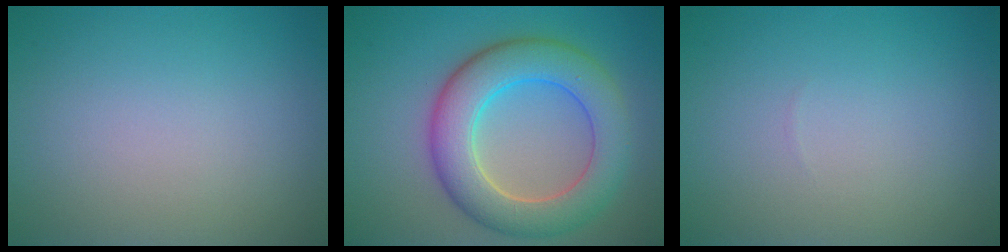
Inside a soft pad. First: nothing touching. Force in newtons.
{"total": 7.6, "press": 7.6, "slide": 0.2}
{"total": 0.0}